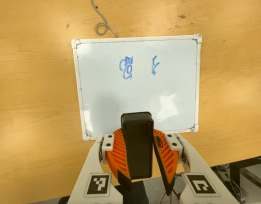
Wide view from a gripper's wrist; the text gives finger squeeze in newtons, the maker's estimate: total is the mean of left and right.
{"total": 10.1, "left": 10.1, "right": 10.1}